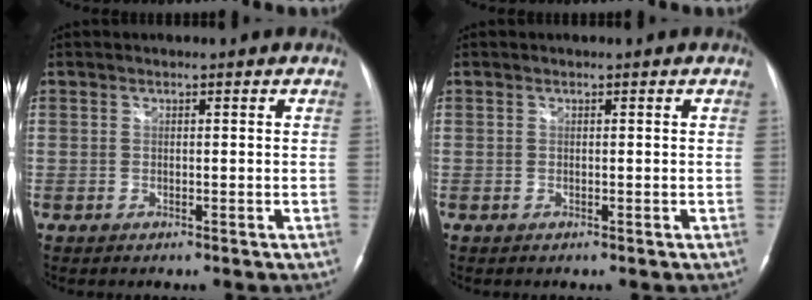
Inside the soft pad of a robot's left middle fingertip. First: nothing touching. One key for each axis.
{"total": 0.0}